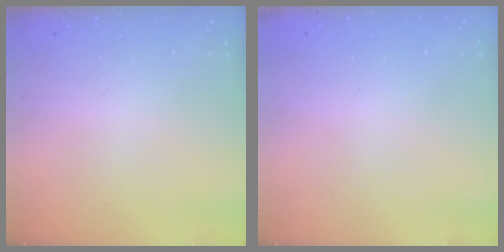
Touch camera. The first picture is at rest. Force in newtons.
{"total": 0.0}